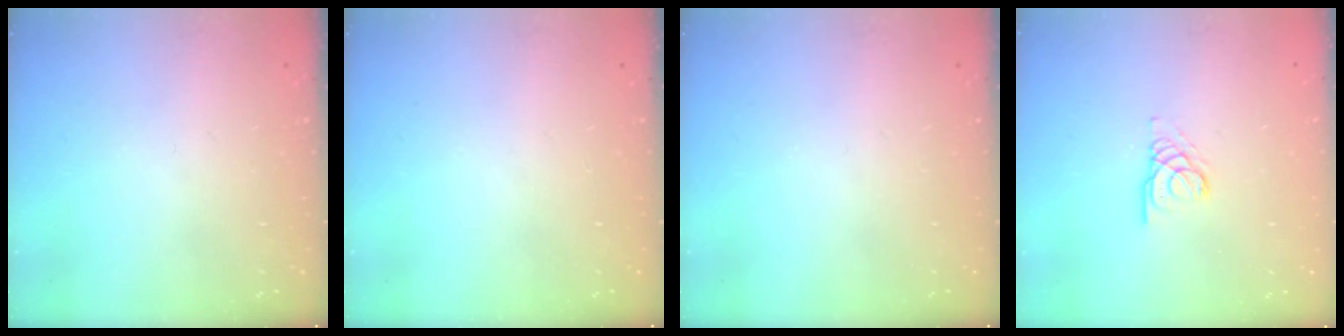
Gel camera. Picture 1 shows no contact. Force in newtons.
{"total": 0.0}
{"total": 0.0}
{"total": 3.4, "press": 3.4, "slide": 0.3}